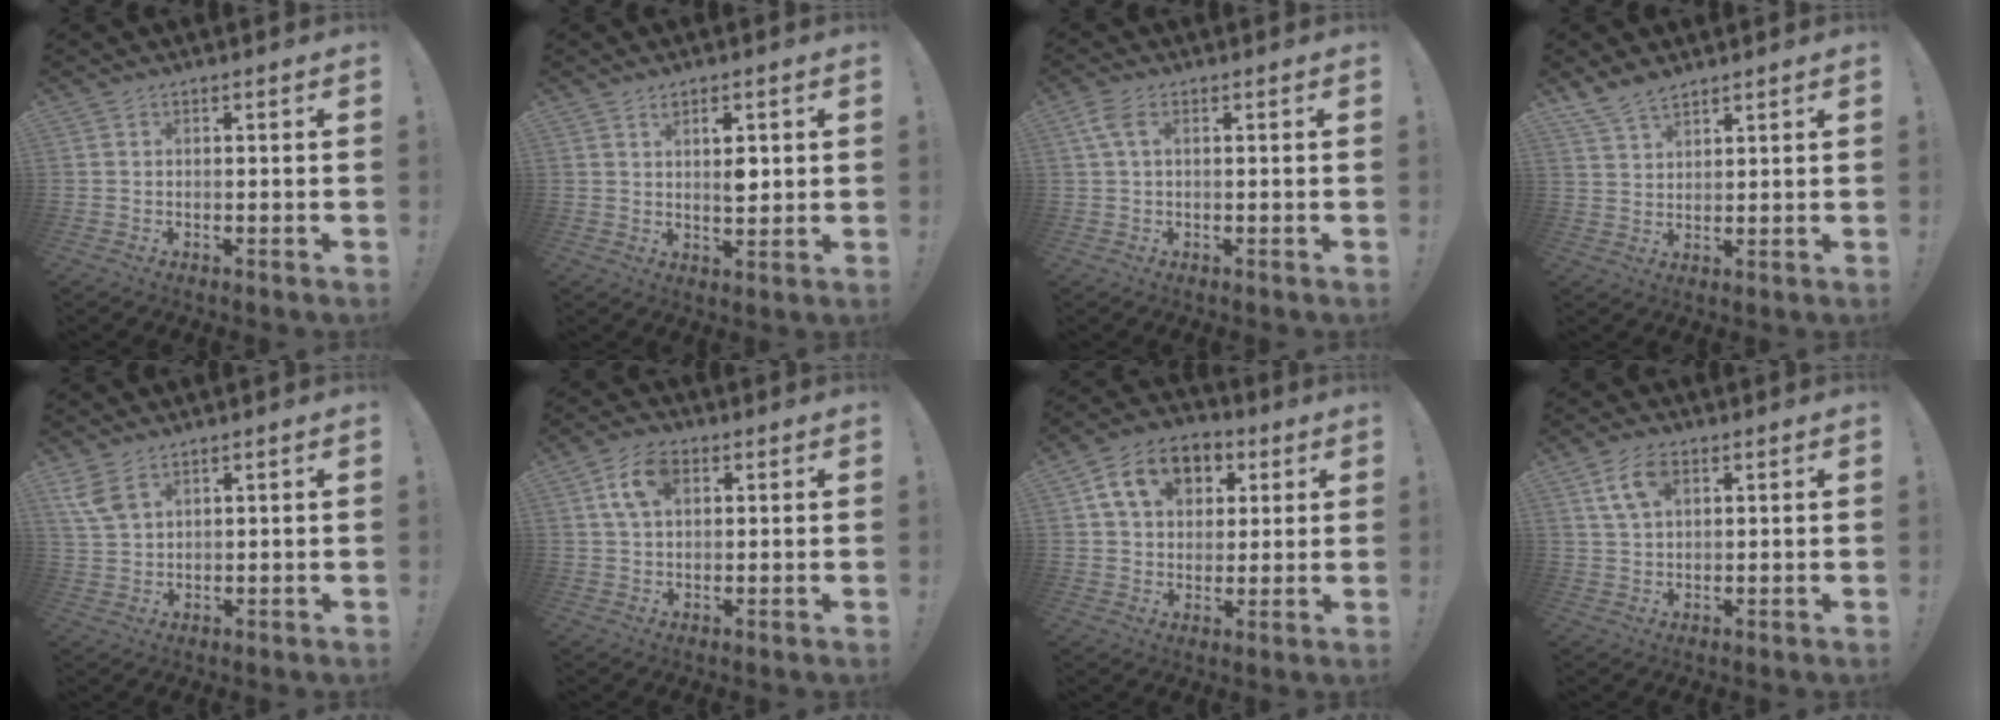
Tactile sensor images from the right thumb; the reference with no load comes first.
{"total": 4.8, "force": [1.8, 2.2, 3.9], "torque": [-0.049, -0.015, 0.024]}
{"total": 4.2, "force": [1.3, 1.9, 3.5], "torque": [-0.075, 0.008, 0.026]}
{"total": 6.1, "force": [5.1, 2.3, 2.4], "torque": [-0.050, -0.027, 0.099]}
{"total": 6.3, "force": [3.9, 3.2, 3.8], "torque": [-0.079, -0.010, 0.078]}
{"total": 8.9, "force": [3.1, 5.5, 6.4], "torque": [-0.120, 0.009, 0.058]}
{"total": 13.4, "force": [5.4, 10.1, 6.9], "torque": [-0.109, -0.008, 0.107]}
{"total": 7.8, "force": [3.3, 4.4, 5.5], "torque": [-0.098, 0.002, 0.063]}